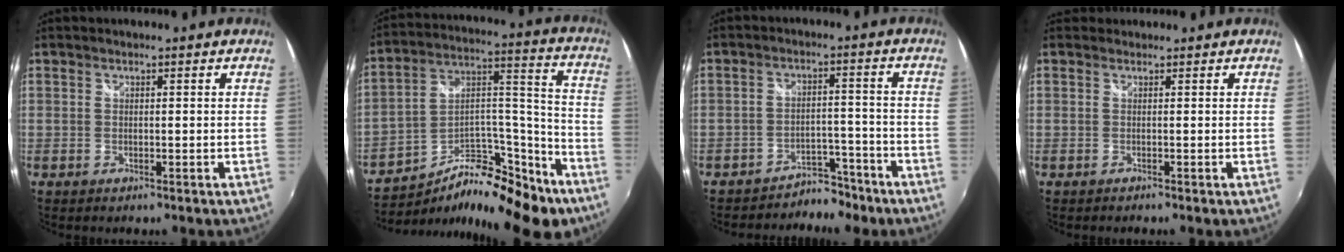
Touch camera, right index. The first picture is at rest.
{"total": 25.7, "force": [-15.5, 12.2, 16.5], "torque": [-0.283, 0.026, -0.226]}
{"total": 6.5, "force": [-5.6, 3.1, 1.2], "torque": [-0.024, 0.025, -0.077]}
{"total": 0.9, "force": [0.2, 0.8, 0.2], "torque": [-0.007, -0.002, -0.001]}